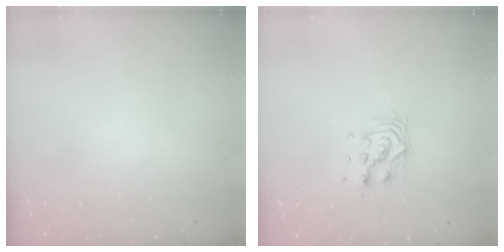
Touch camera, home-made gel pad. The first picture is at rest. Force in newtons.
{"total": 8.6, "press": 8.6, "slide": 0.7}